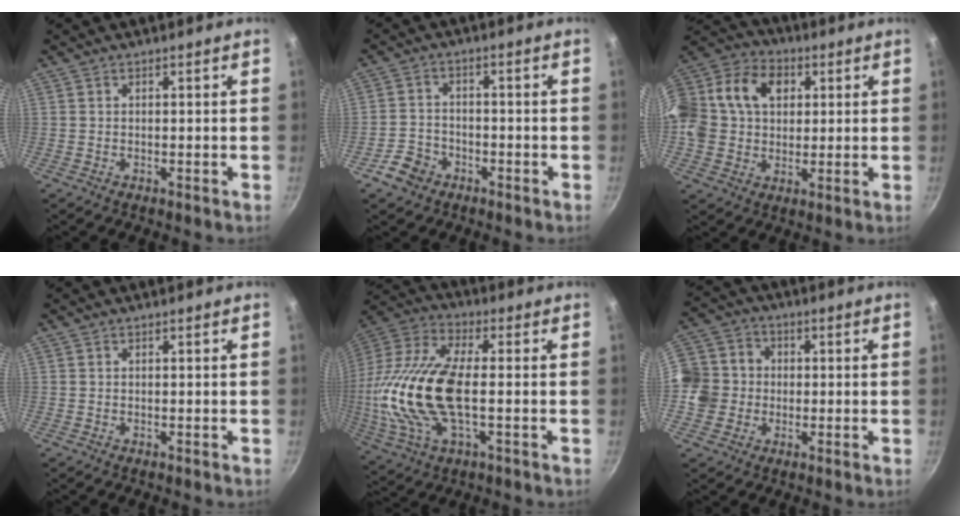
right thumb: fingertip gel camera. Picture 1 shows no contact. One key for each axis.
{"total": 5.4, "fx": -3.1, "fy": 4.0, "fz": 1.8, "tx": -0.024, "ty": 0.032, "tz": -0.056}
{"total": 20.9, "fx": 4.3, "fy": 16.2, "fz": 12.5, "tx": -0.249, "ty": 0.036, "tz": 0.060}
{"total": 0.0}
{"total": 22.8, "fx": -1.4, "fy": 10.4, "fz": 20.2, "tx": -0.425, "ty": 0.018, "tz": -0.035}
{"total": 10.2, "fx": -0.7, "fy": 9.4, "fz": 4.0, "tx": -0.047, "ty": 0.021, "tz": -0.030}